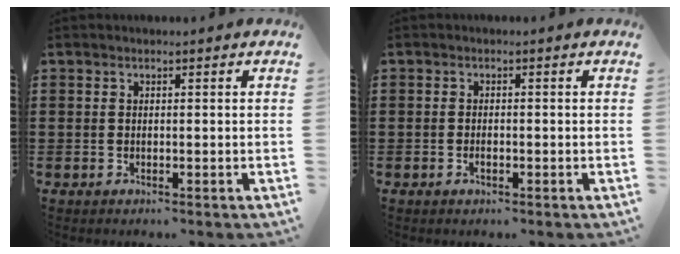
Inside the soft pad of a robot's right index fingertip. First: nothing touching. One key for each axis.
{"total": 1.1, "fx": -0.4, "fy": 0.5, "fz": 0.9, "tx": -0.017, "ty": -0.003, "tz": -0.008}